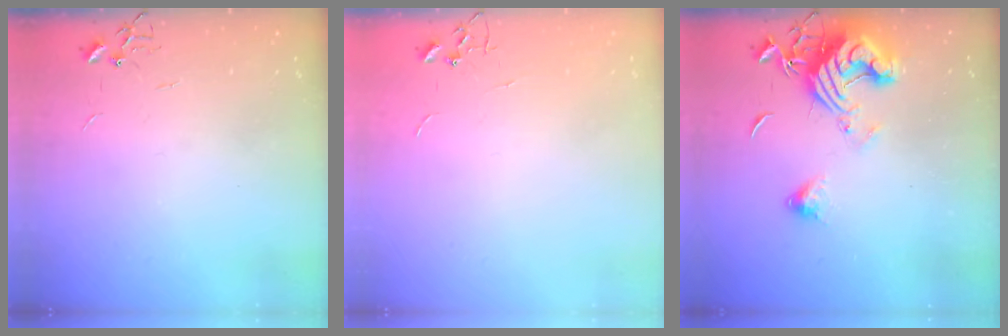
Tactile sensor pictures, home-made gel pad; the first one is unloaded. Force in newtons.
{"total": 0.0}
{"total": 15.2, "press": 15.1, "slide": 1.8}